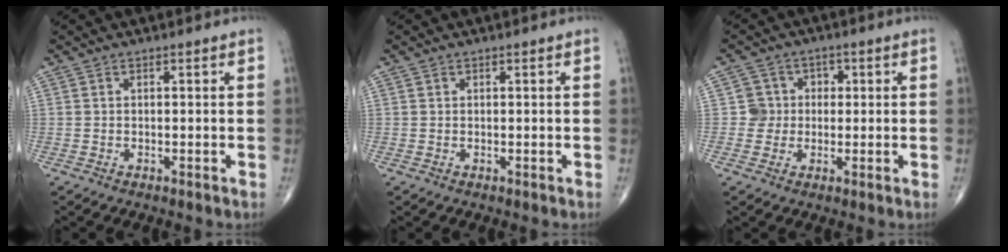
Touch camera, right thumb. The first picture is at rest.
{"total": 0.0}
{"total": 4.5, "force": [0.1, 4.5, 0.2], "torque": [0.036, 0.012, -0.005]}